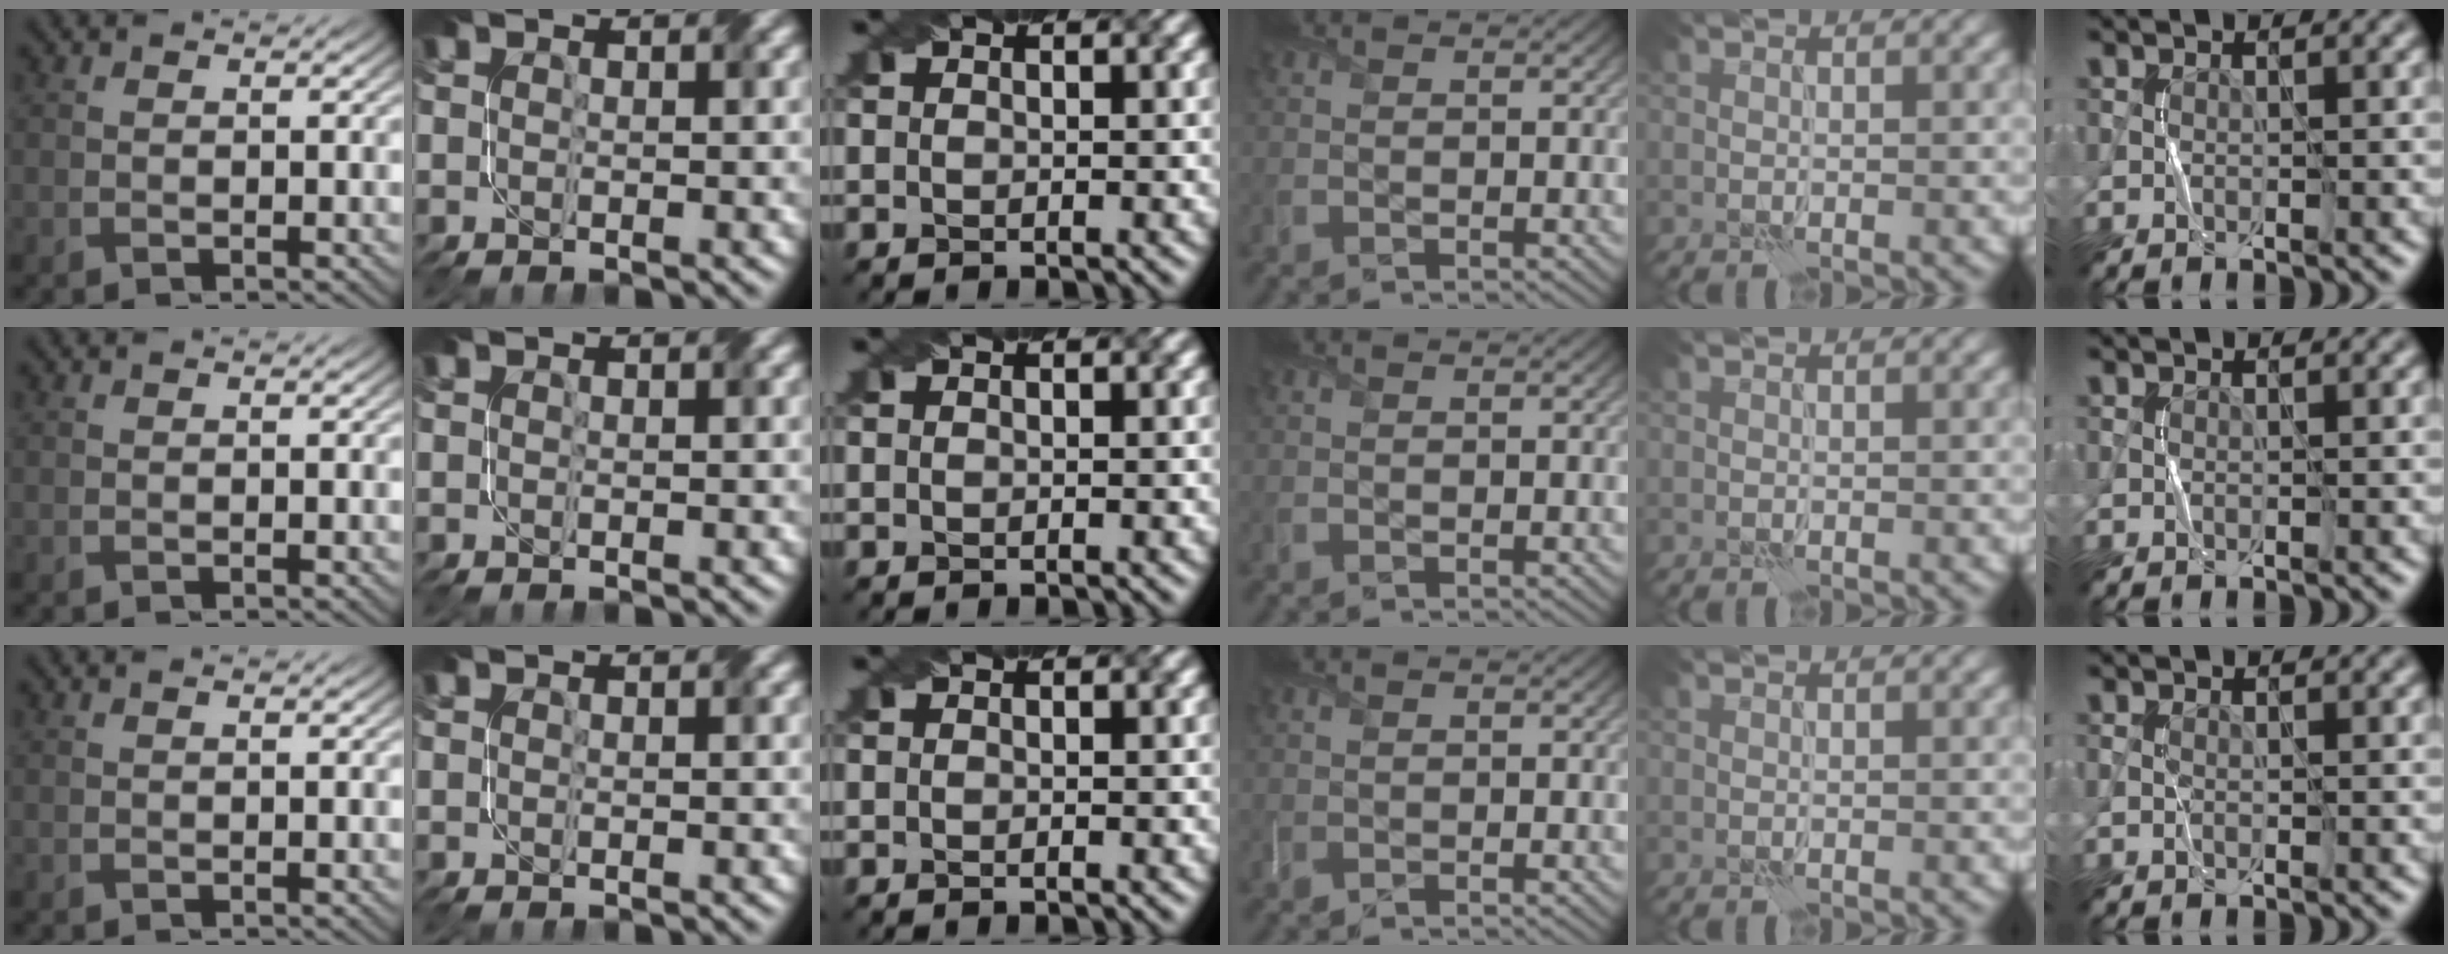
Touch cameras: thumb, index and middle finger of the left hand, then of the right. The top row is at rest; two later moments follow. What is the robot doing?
{"motion": "fold", "object": "netting"}